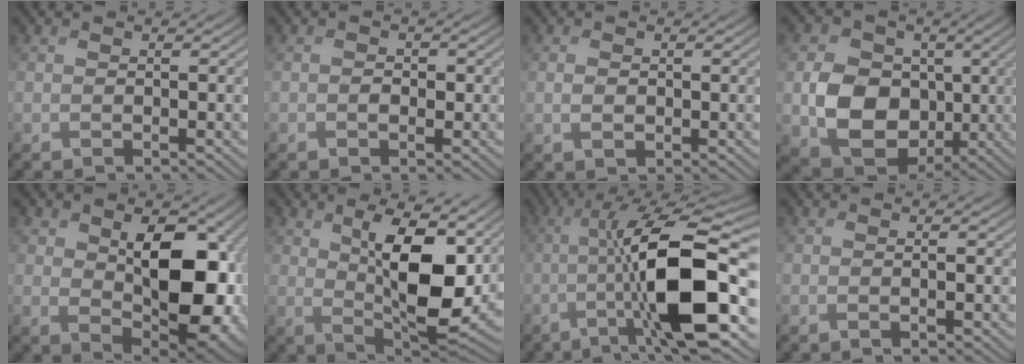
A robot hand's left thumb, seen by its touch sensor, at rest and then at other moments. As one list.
[{"total": 1.4, "force": [-0.3, 1.0, 0.8], "torque": [-0.013, -0.003, -0.009]}, {"total": 1.6, "force": [0.0, 1.1, 1.2], "torque": [-0.028, -0.002, 0.001]}, {"total": 10.4, "force": [-0.7, 8.4, 6.2], "torque": [-0.137, -0.018, -0.013]}, {"total": 14.9, "force": [1.0, 9.1, 11.7], "torque": [-0.165, -0.026, 0.038]}, {"total": 13.0, "force": [3.1, 5.7, 11.3], "torque": [-0.189, -0.014, 0.055]}, {"total": 14.7, "force": [-2.8, 3.6, 14.0], "torque": [-0.225, 0.004, -0.057]}, {"total": 0.9, "force": [-0.2, 0.1, 0.9], "torque": [-0.017, 0.000, -0.004]}]